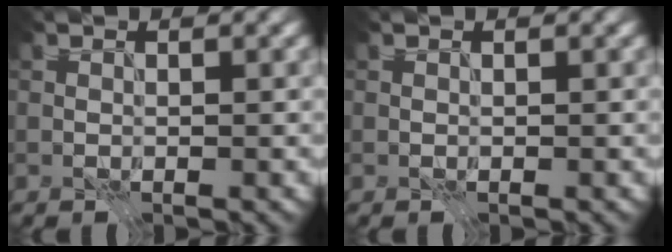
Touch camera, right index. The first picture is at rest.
{"total": 0.0}